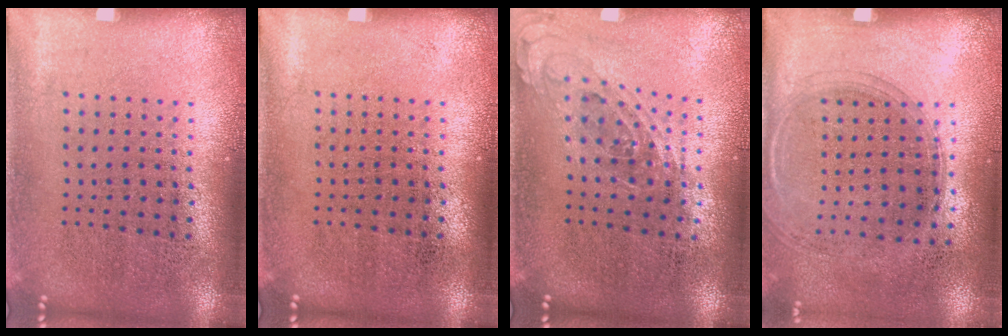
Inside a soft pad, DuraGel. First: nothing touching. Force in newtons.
{"total": 0.0}
{"total": 0.8, "press": 0.8, "slide": 0.3}
{"total": 1.4, "press": 1.2, "slide": 0.6}